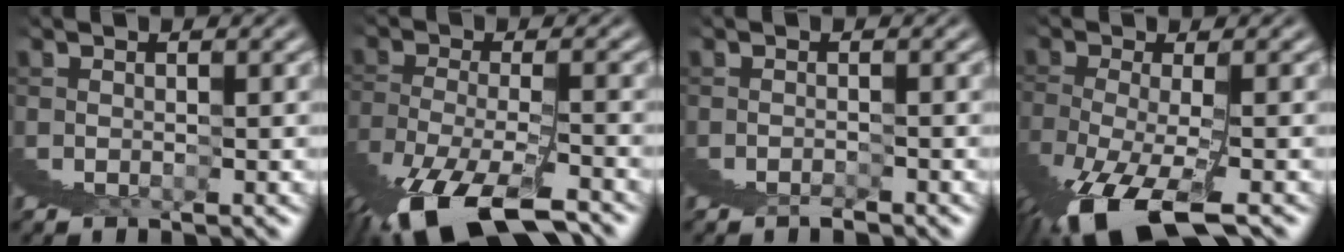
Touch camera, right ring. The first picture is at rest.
{"total": 5.6, "force": [-3.8, 1.6, 3.8], "torque": [-0.084, -0.021, -0.048]}
{"total": 1.4, "force": [-0.8, -0.6, -1.0], "torque": [0.022, 0.006, -0.018]}
{"total": 5.1, "force": [-3.5, 1.1, 3.6], "torque": [-0.084, -0.025, -0.041]}